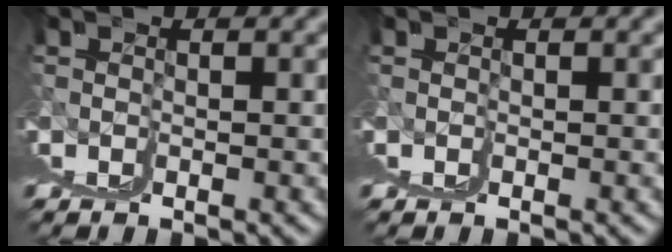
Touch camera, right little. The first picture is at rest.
{"total": 0.0}